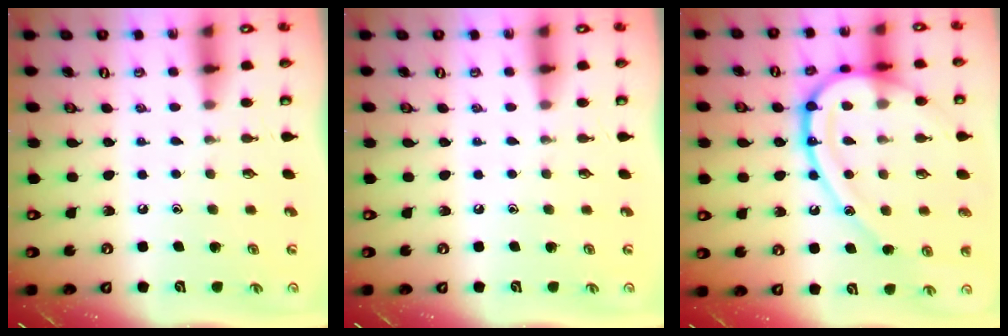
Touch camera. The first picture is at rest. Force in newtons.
{"total": 0.0}
{"total": 23.4, "press": 23.3, "slide": 2.2}